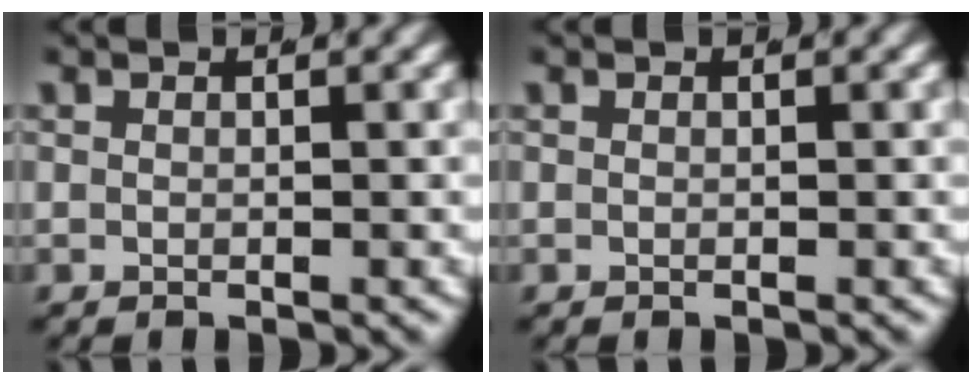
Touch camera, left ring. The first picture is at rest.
{"total": 0.0}